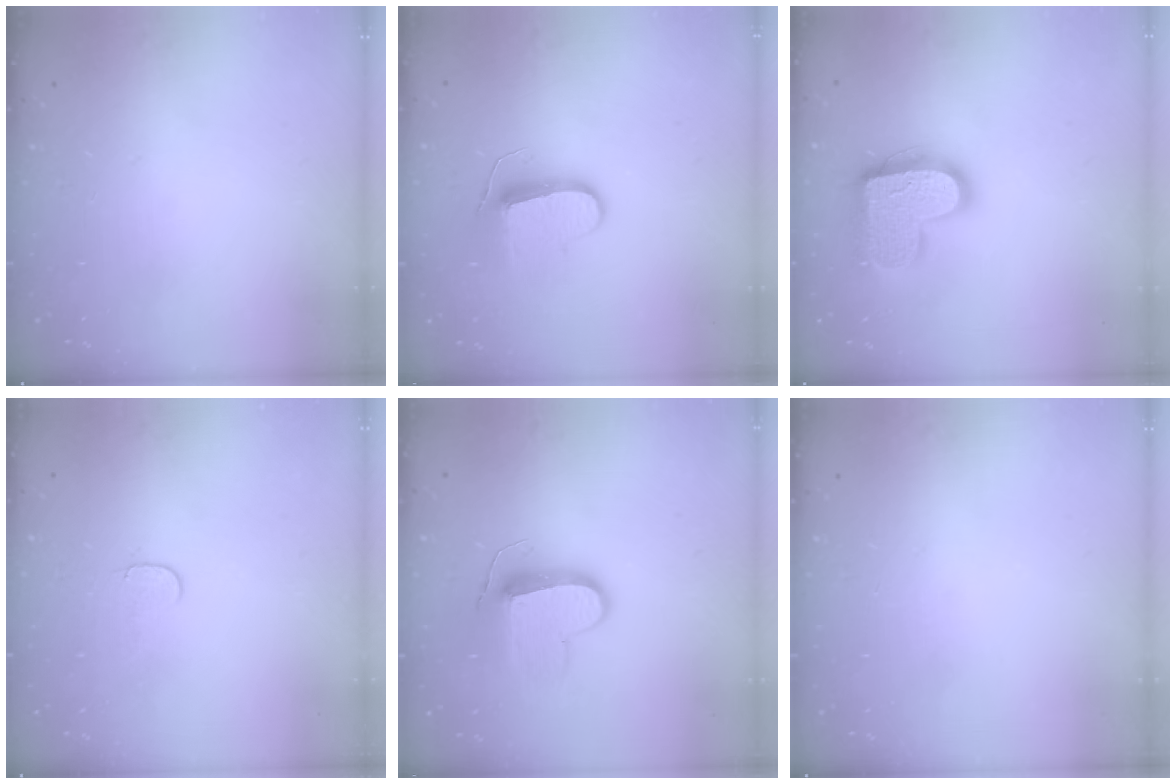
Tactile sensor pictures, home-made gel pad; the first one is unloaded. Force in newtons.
{"total": 9.4, "press": 9.4, "slide": 0.5}
{"total": 17.3, "press": 17.3, "slide": 1.1}
{"total": 4.0, "press": 4.0, "slide": 0.5}
{"total": 10.3, "press": 10.2, "slide": 0.5}
{"total": 0.0}